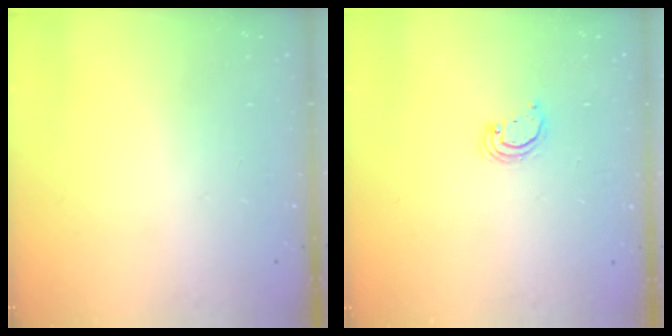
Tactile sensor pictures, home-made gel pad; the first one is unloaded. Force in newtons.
{"total": 2.7, "press": 2.7, "slide": 0.2}